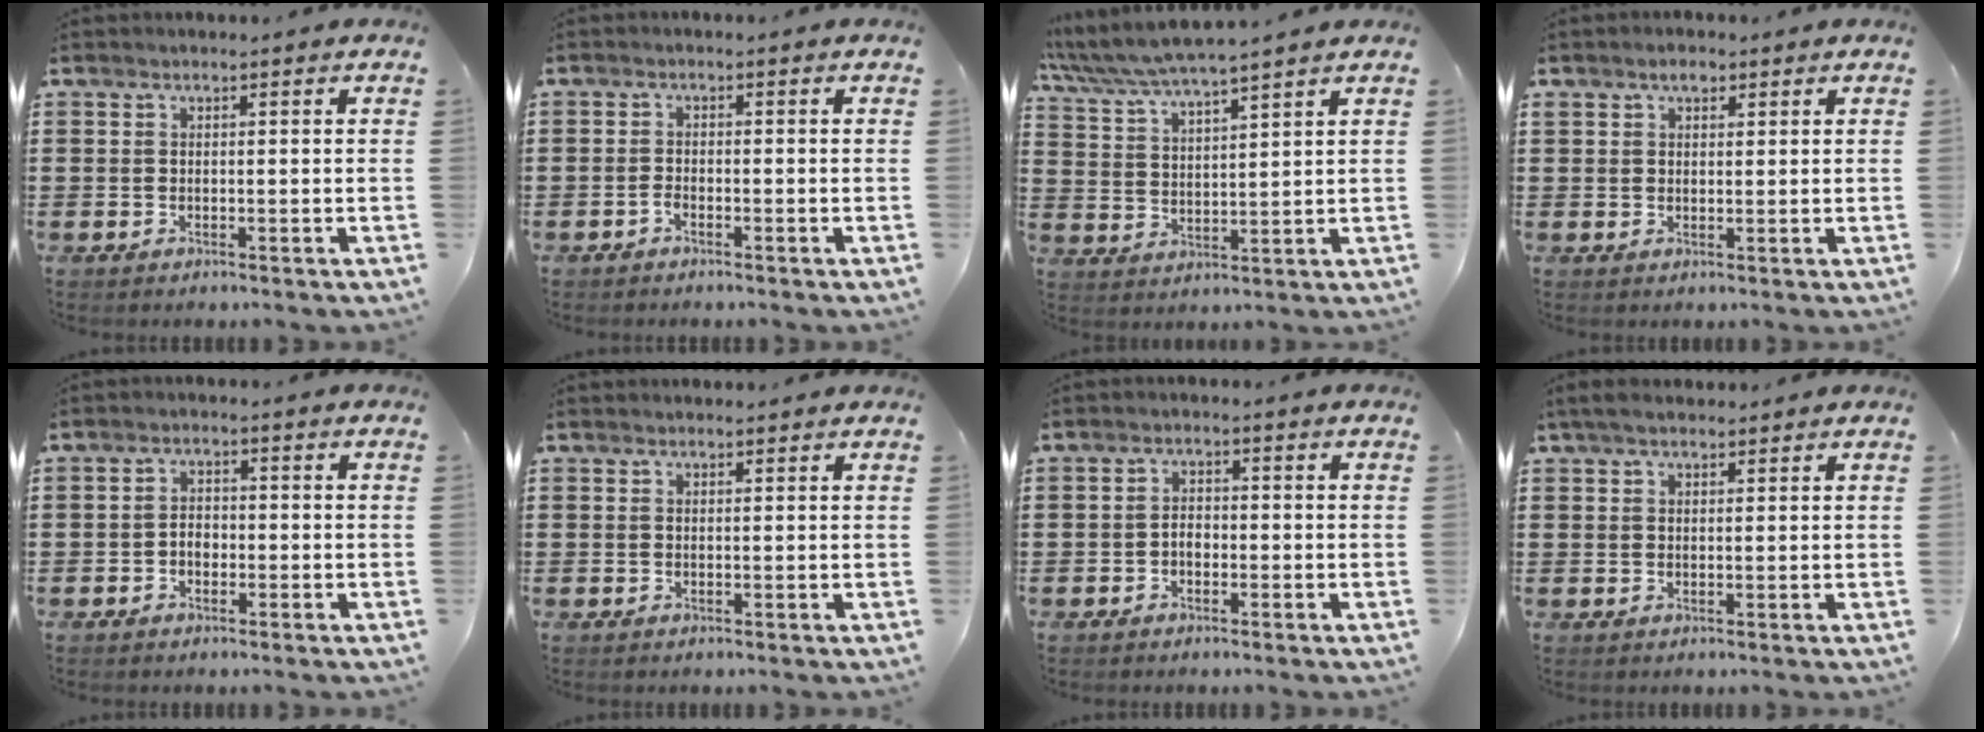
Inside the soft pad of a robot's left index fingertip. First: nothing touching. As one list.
[{"total": 1.0, "force": [-0.8, 0.3, 0.5], "torque": [-0.014, -0.004, -0.015]}, {"total": 4.5, "force": [4.2, -0.4, 1.6], "torque": [-0.049, -0.027, 0.069]}, {"total": 2.3, "force": [1.5, 1.1, 1.4], "torque": [-0.023, 0.001, 0.025]}, {"total": 2.2, "force": [-0.7, 1.5, 1.4], "torque": [-0.030, 0.004, -0.016]}, {"total": 0.7, "force": [0.7, 0.2, 0.1], "torque": [-0.004, 0.000, 0.014]}, {"total": 1.9, "force": [-0.6, 1.2, 1.4], "torque": [-0.029, 0.005, -0.014]}, {"total": 4.6, "force": [3.6, 1.0, 2.7], "torque": [-0.062, 0.000, 0.068]}]